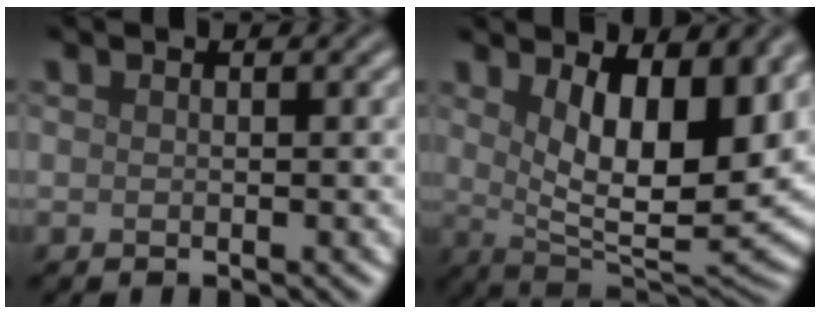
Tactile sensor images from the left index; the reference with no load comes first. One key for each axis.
{"total": 11.0, "fx": 3.4, "fy": 4.5, "fz": 9.4, "tx": -0.135, "ty": -0.017, "tz": 0.056}